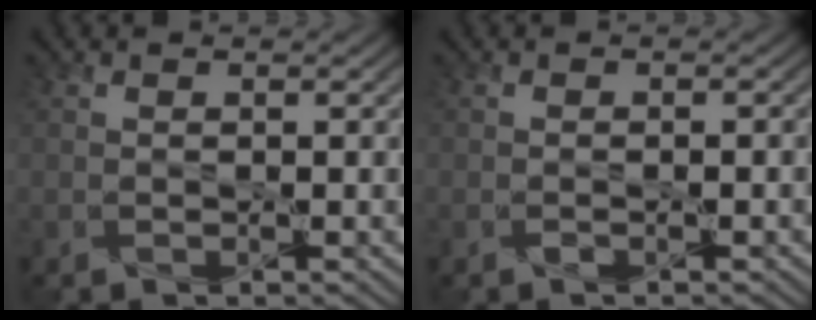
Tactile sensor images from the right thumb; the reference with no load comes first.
{"total": 0.7, "force": [-0.5, 0.2, 0.4], "torque": [-0.009, 0.000, -0.008]}